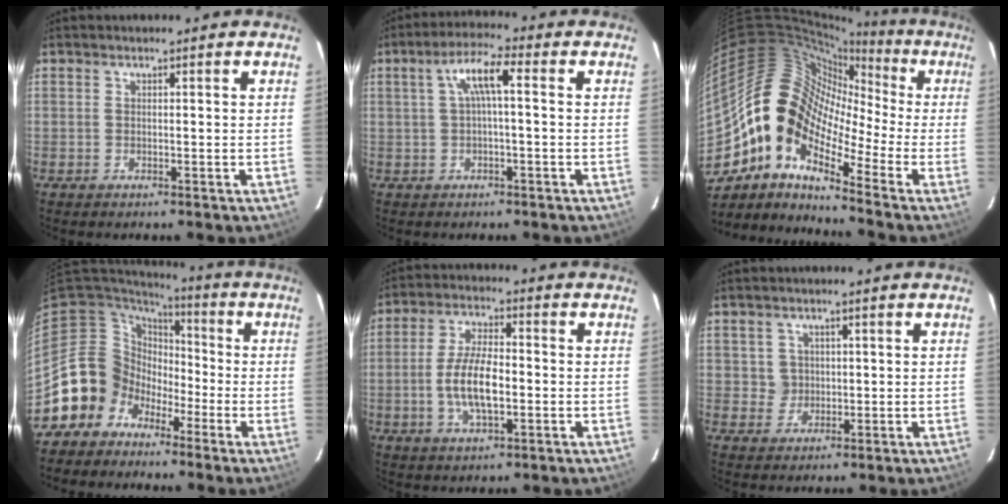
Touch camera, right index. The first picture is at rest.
{"total": 5.7, "force": [0.6, 1.1, 5.6], "torque": [-0.109, 0.015, 0.015]}
{"total": 15.0, "force": [-5.5, 9.2, 10.5], "torque": [-0.174, 0.010, -0.126]}
{"total": 11.0, "force": [-5.3, 9.6, 0.9], "torque": [-0.039, 0.037, -0.104]}
{"total": 9.2, "force": [-1.9, 3.5, 8.3], "torque": [-0.167, 0.001, -0.033]}
{"total": 3.0, "force": [0.6, 3.0, 0.1], "torque": [0.006, 0.011, 0.010]}